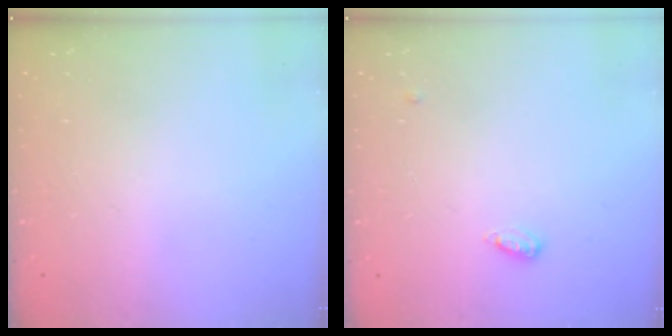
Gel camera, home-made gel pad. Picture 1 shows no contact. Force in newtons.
{"total": 3.6, "press": 3.5, "slide": 0.7}